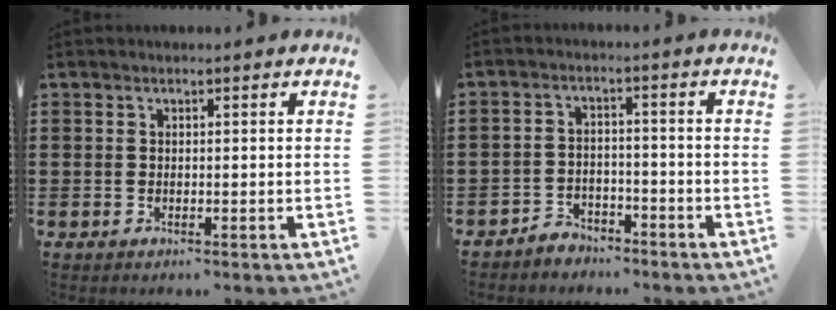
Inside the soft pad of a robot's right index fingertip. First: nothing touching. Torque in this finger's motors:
{"motor_torque": [-0.26, 0.22, 0.12, 0.01]}